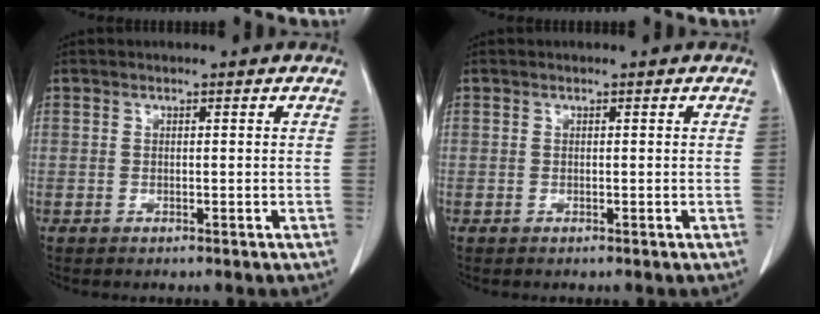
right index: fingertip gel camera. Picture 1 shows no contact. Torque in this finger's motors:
{"motor_torque": [0.03, -0.03, 0.00, 0.00]}